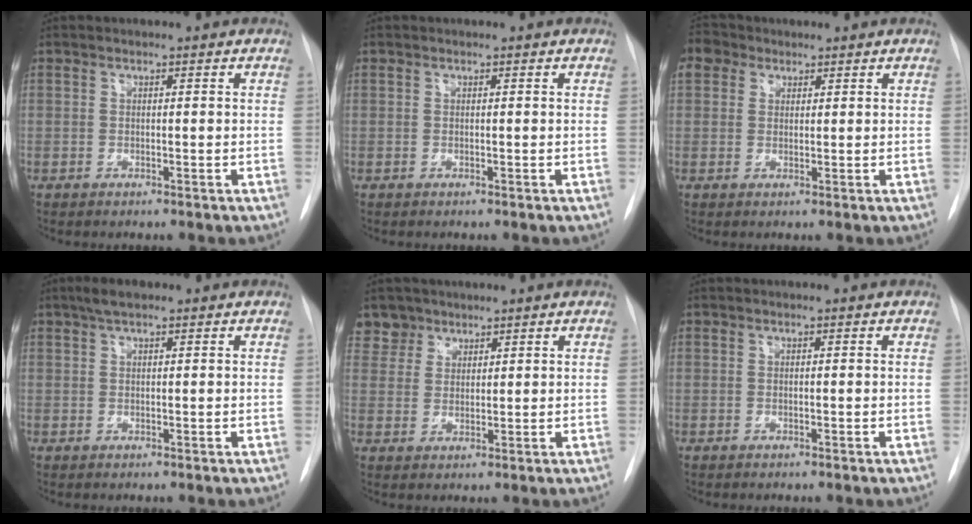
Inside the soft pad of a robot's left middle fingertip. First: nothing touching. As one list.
[{"total": 1.5, "force": [-0.5, -0.7, -1.2], "torque": [0.024, -0.009, -0.007]}, {"total": 3.8, "force": [2.0, 3.0, 1.0], "torque": [-0.023, 0.017, 0.037]}, {"total": 2.8, "force": [1.9, 0.7, 1.9], "torque": [-0.039, 0.013, 0.034]}, {"total": 4.2, "force": [3.2, 2.6, -0.5], "torque": [0.022, 0.003, 0.059]}, {"total": 0.0}]